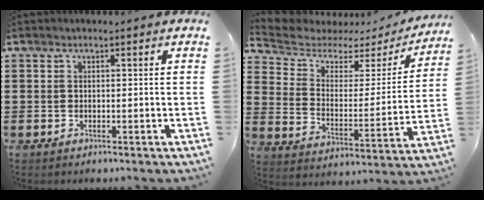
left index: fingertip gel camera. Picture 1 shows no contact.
{"total": 4.4, "force": [3.5, 2.2, 1.6], "torque": [-0.059, -0.023, 0.052]}